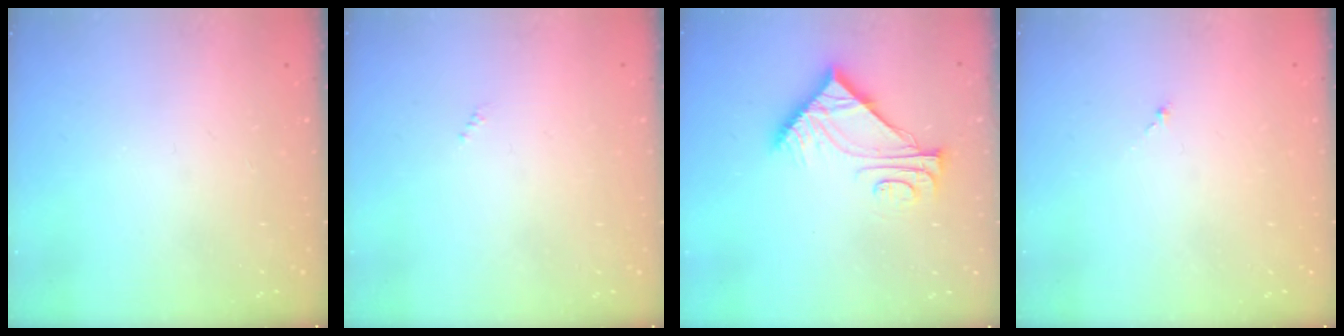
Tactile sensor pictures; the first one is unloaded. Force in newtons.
{"total": 0.0}
{"total": 9.8, "press": 9.8, "slide": 0.4}
{"total": 1.0, "press": 0.8, "slide": 0.5}